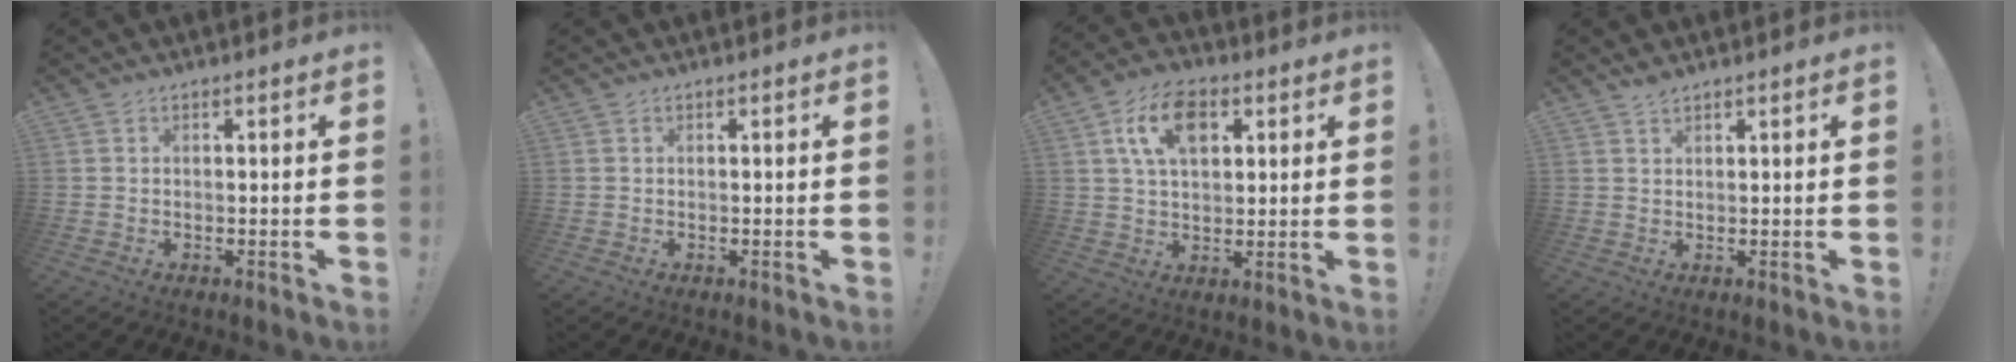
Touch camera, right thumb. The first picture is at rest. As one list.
[{"total": 0.0}, {"total": 12.2, "force": [4.5, 7.5, 8.5], "torque": [-0.132, 0.007, 0.084]}, {"total": 1.8, "force": [1.6, 0.4, 0.7], "torque": [-0.010, -0.006, 0.030]}]